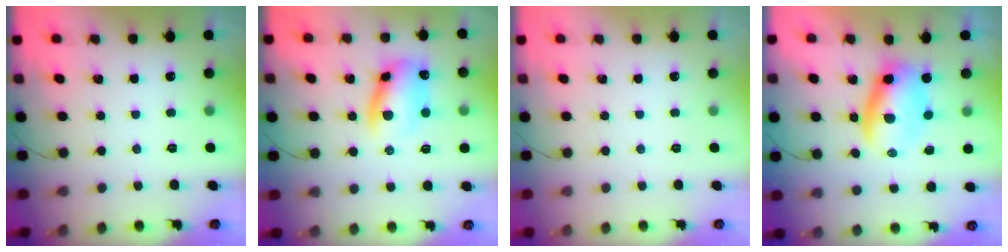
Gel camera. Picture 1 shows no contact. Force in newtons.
{"total": 11.4, "press": 11.3, "slide": 1.6}
{"total": 0.0}
{"total": 6.9, "press": 6.6, "slide": 2.0}